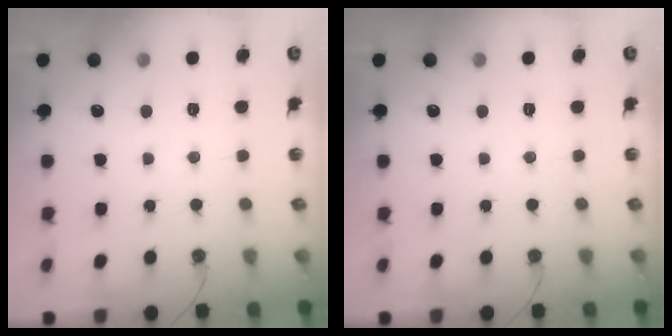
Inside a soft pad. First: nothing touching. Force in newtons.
{"total": 0.0}